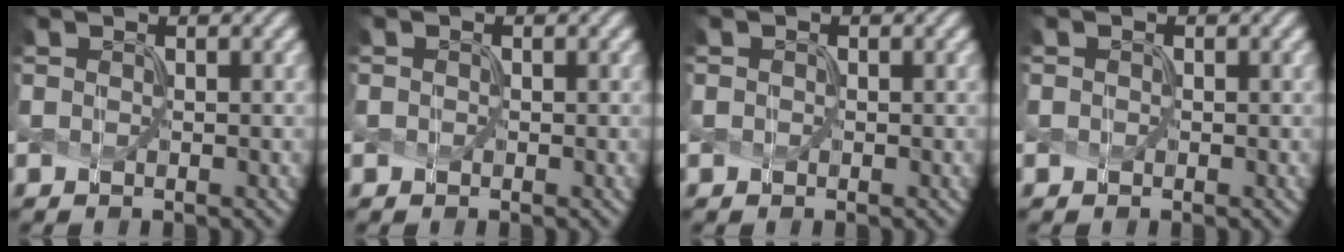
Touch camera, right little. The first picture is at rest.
{"total": 0.0}
{"total": 0.0}
{"total": 0.0}